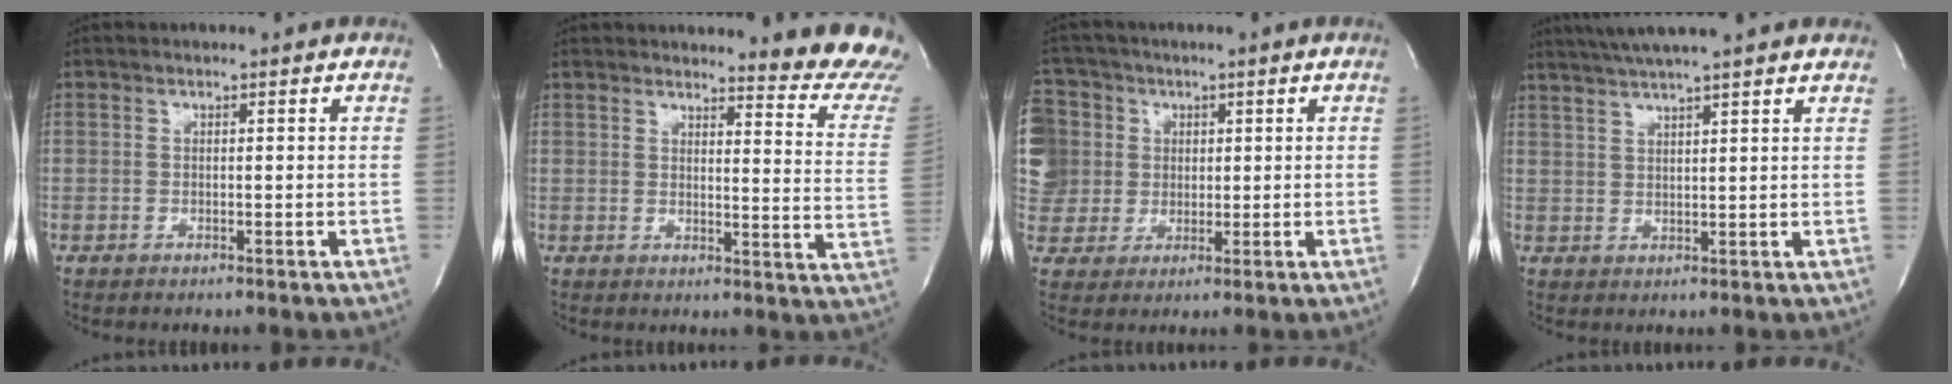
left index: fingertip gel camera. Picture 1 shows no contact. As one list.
[{"total": 12.8, "force": [12.3, 0.5, 3.6], "torque": [-0.023, -0.104, 0.115]}, {"total": 18.2, "force": [3.9, 17.0, 5.1], "torque": [-0.204, 0.066, 0.094]}, {"total": 10.8, "force": [9.2, -0.3, 5.5], "torque": [-0.096, 0.034, 0.128]}]